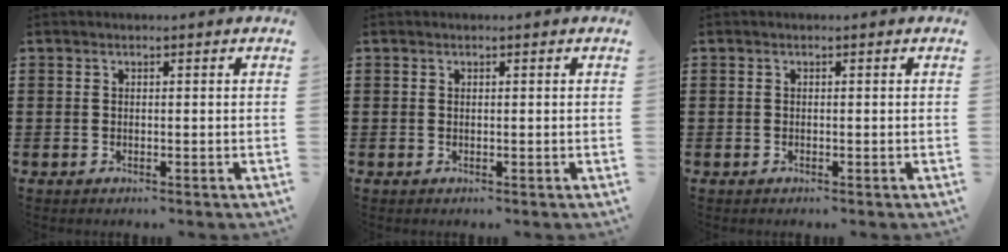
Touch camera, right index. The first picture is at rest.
{"total": 0.0}
{"total": 0.0}